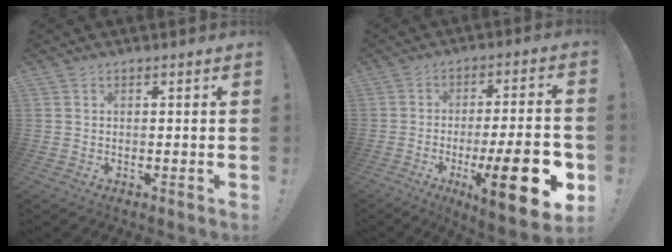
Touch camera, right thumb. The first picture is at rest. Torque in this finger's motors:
{"motor_torque": [2.51, 2.50, 1.83, -0.94, 0.15]}